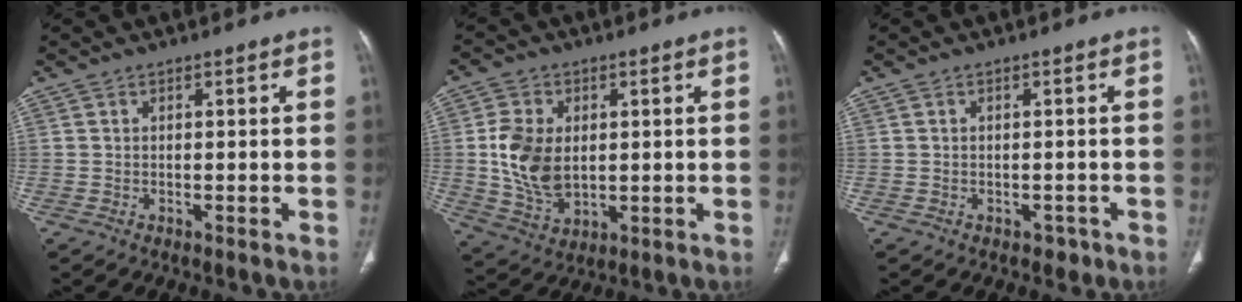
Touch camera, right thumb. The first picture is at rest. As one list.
[{"total": 11.1, "force": [0.9, 7.7, 8.0], "torque": [-0.137, -0.010, 0.027]}, {"total": 1.6, "force": [-0.8, 1.3, 0.5], "torque": [0.005, 0.004, -0.008]}]